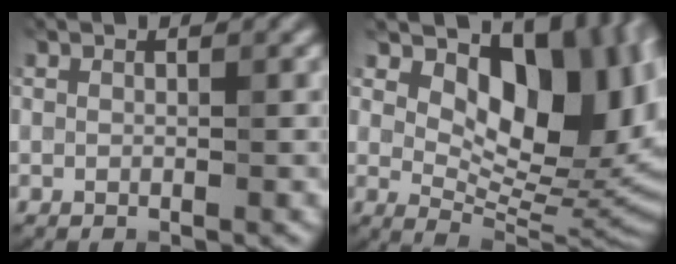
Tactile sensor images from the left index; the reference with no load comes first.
{"total": 14.6, "force": [5.7, 7.9, 10.9], "torque": [-0.122, 0.006, 0.093]}